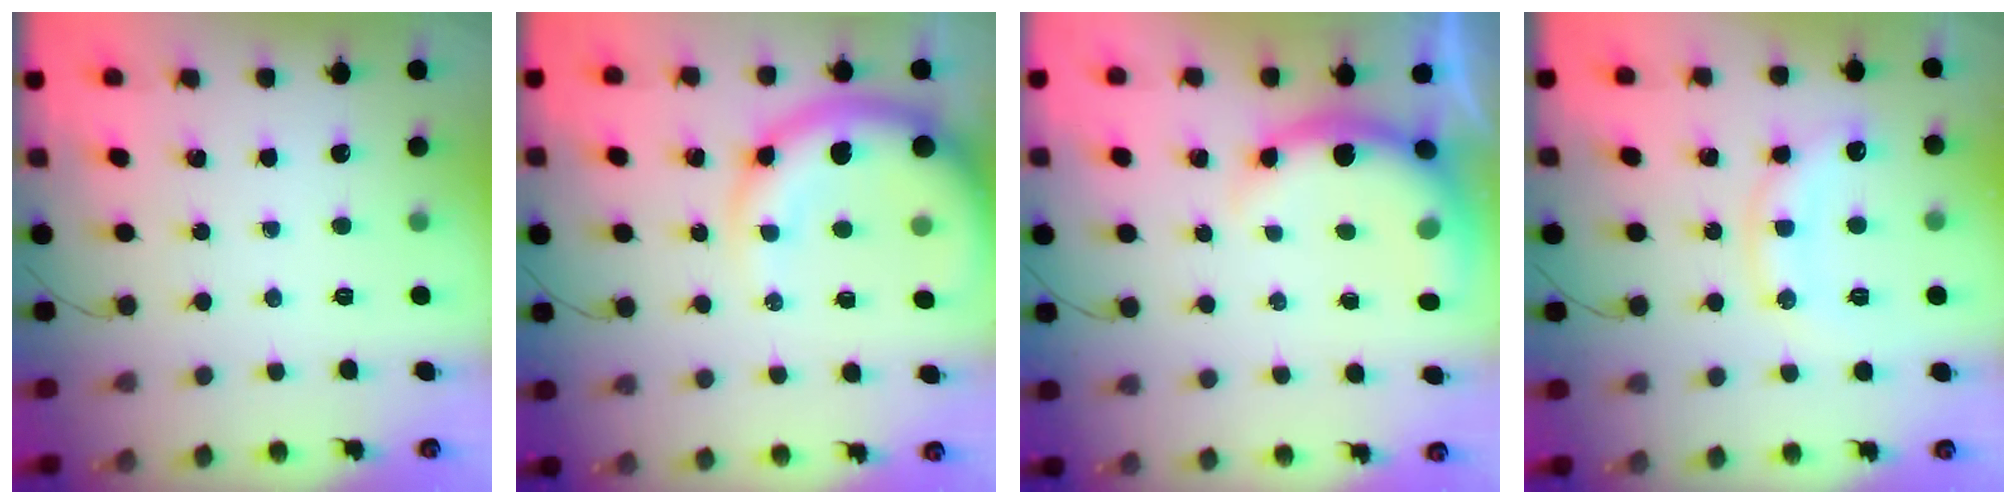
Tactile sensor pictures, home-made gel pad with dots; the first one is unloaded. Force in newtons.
{"total": 9.9, "press": 9.5, "slide": 2.9}
{"total": 9.3, "press": 9.1, "slide": 1.5}
{"total": 13.4, "press": 13.4, "slide": 0.6}